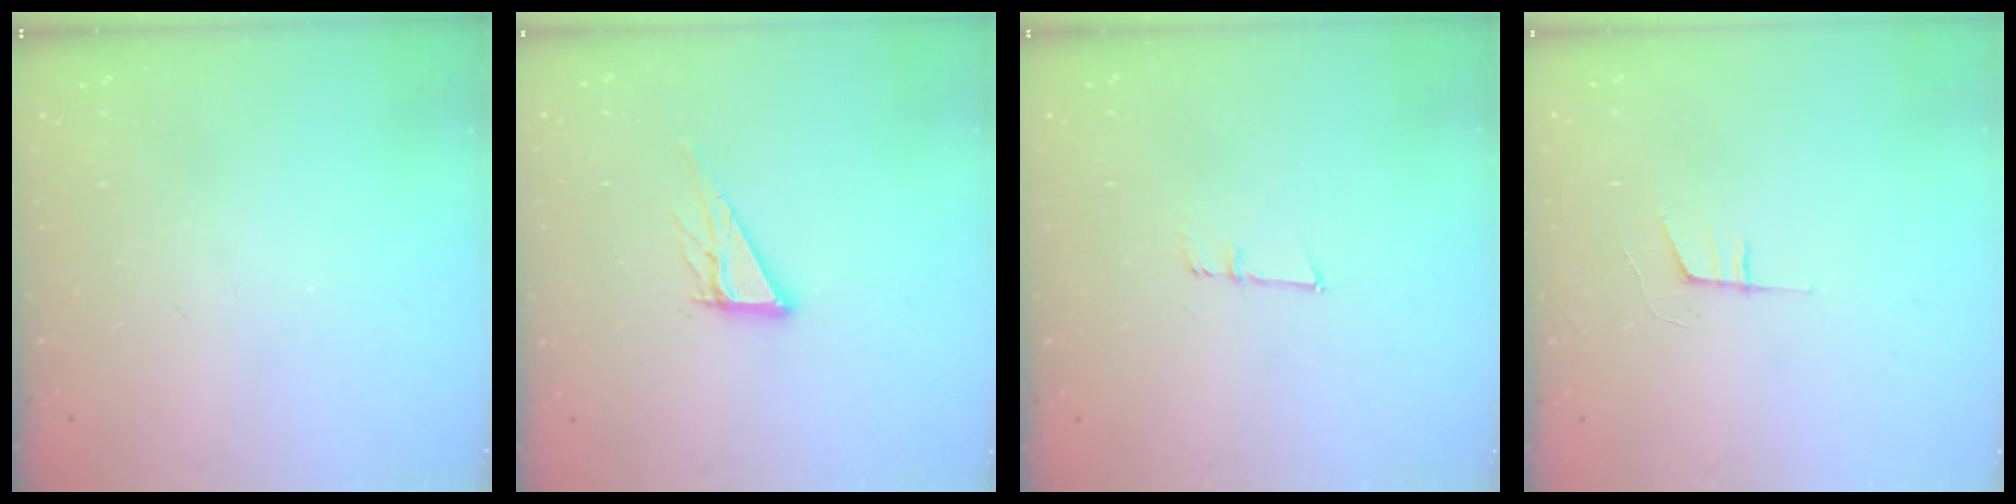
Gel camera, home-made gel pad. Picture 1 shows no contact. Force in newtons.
{"total": 9.0, "press": 8.9, "slide": 0.7}
{"total": 6.0, "press": 5.6, "slide": 2.1}
{"total": 6.1, "press": 5.2, "slide": 3.1}